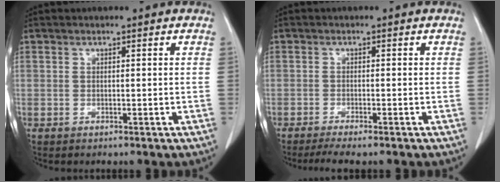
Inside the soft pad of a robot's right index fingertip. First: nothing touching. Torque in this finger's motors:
{"motor_torque": [0.23, -0.21, 0.15, 0.03]}